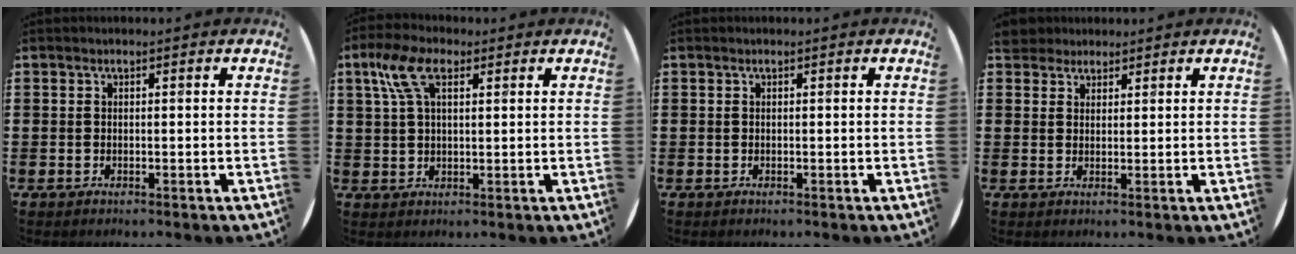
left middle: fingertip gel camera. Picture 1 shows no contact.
{"total": 6.3, "force": [3.1, 3.0, 4.6], "torque": [-0.100, 0.012, 0.055]}
{"total": 0.0}
{"total": 3.0, "force": [2.7, 1.3, 0.1], "torque": [-0.003, 0.001, 0.052]}